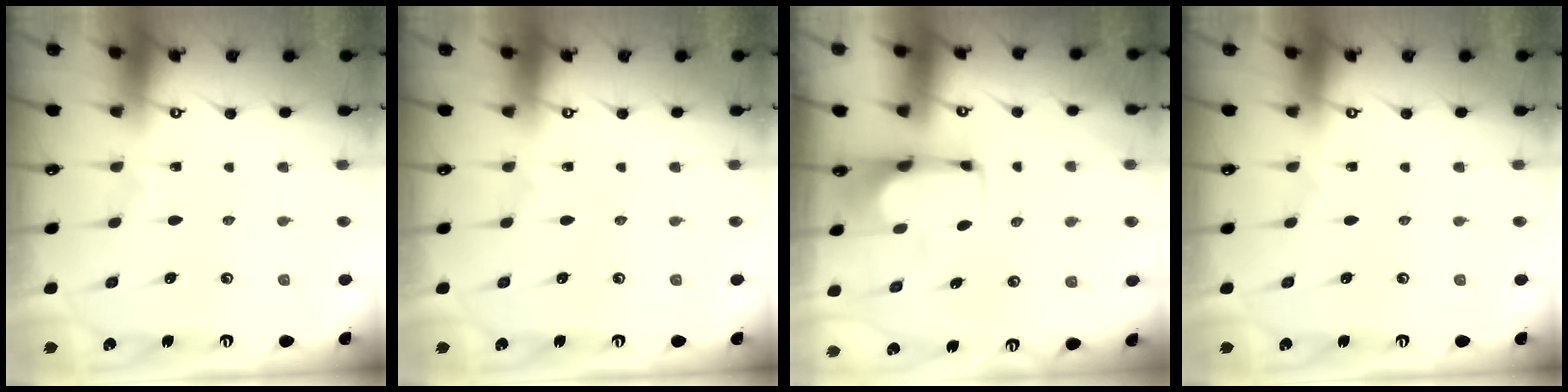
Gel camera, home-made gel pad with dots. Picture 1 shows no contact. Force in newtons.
{"total": 0.0}
{"total": 1.5, "press": 1.4, "slide": 0.6}
{"total": 0.0}